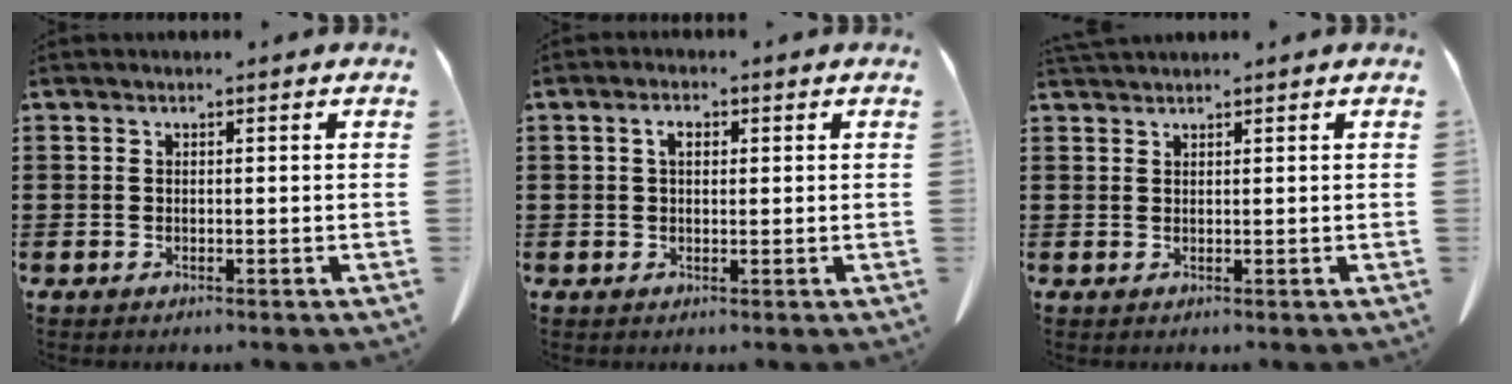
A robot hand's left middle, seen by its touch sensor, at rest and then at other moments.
{"total": 2.4, "force": [0.7, 1.3, 1.9], "torque": [-0.042, 0.010, 0.011]}
{"total": 1.1, "force": [1.1, 0.0, 0.2], "torque": [-0.007, -0.001, 0.022]}